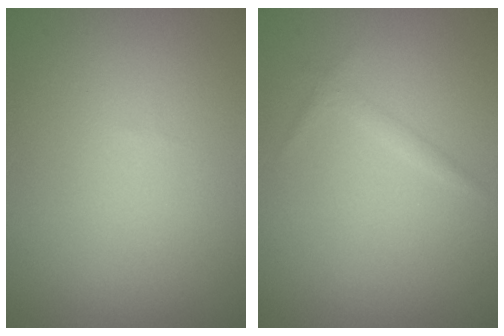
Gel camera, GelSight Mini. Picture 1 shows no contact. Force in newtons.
{"total": 0.8, "press": 0.8, "slide": 0.0}